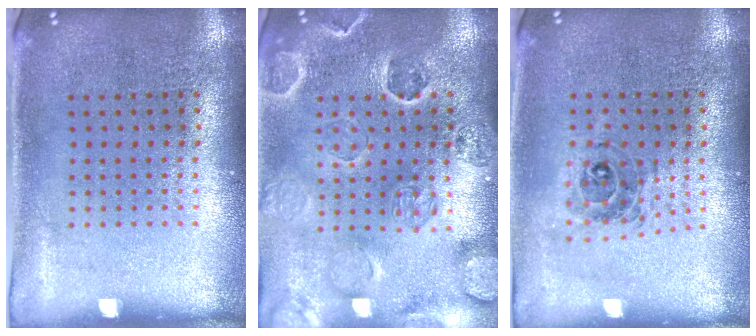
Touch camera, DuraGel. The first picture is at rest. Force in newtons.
{"total": 2.7, "press": 2.6, "slide": 0.8}
{"total": 0.8, "press": 0.8, "slide": 0.1}